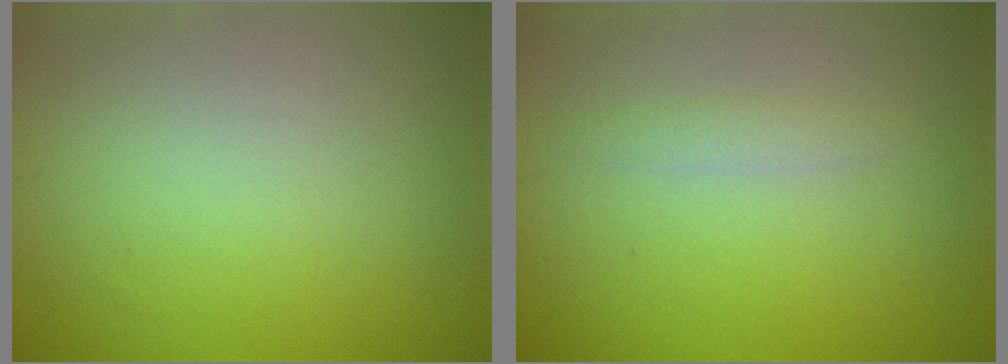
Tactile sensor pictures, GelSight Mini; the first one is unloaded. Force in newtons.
{"total": 1.1, "press": 1.1, "slide": 0.1}